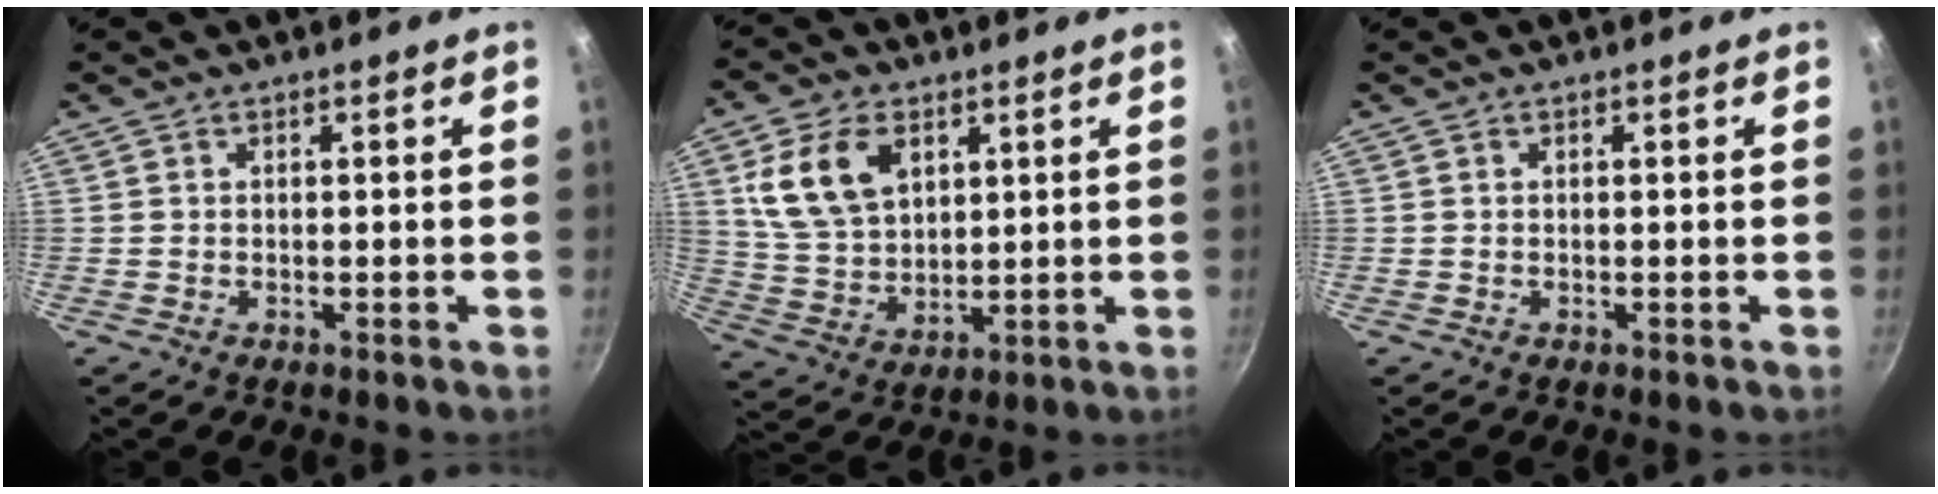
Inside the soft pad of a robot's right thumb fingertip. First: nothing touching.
{"total": 13.1, "force": [5.0, 8.4, 8.7], "torque": [-0.148, -0.015, 0.106]}
{"total": 0.0}